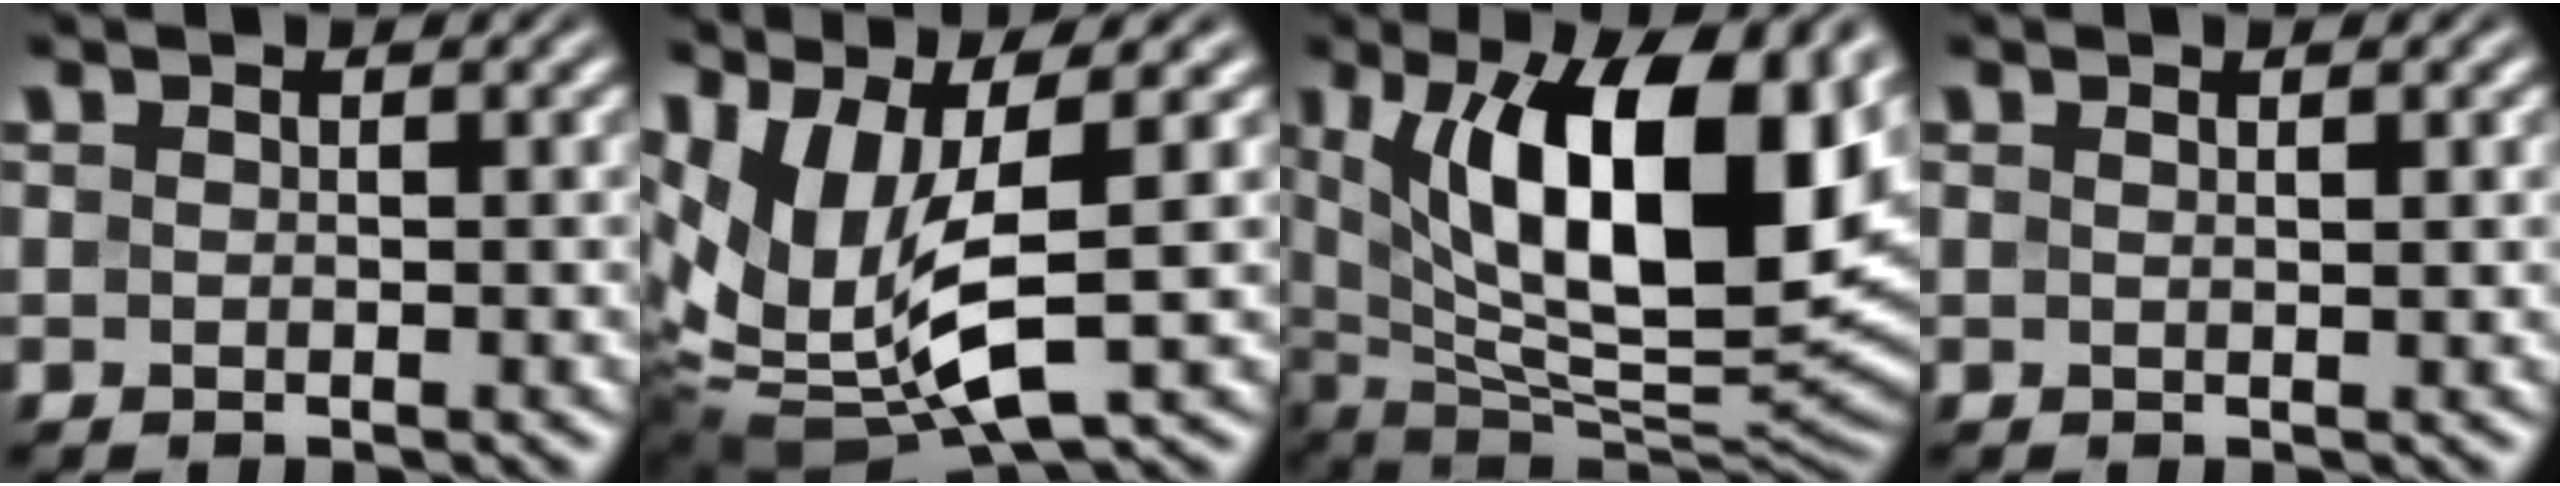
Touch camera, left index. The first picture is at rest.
{"total": 11.4, "force": [1.5, 5.2, 10.0], "torque": [-0.234, -0.019, 0.043]}
{"total": 15.9, "force": [5.0, 6.6, 13.6], "torque": [-0.200, -0.006, 0.081]}
{"total": 1.4, "force": [0.7, 0.3, 1.1], "torque": [-0.013, 0.002, 0.006]}